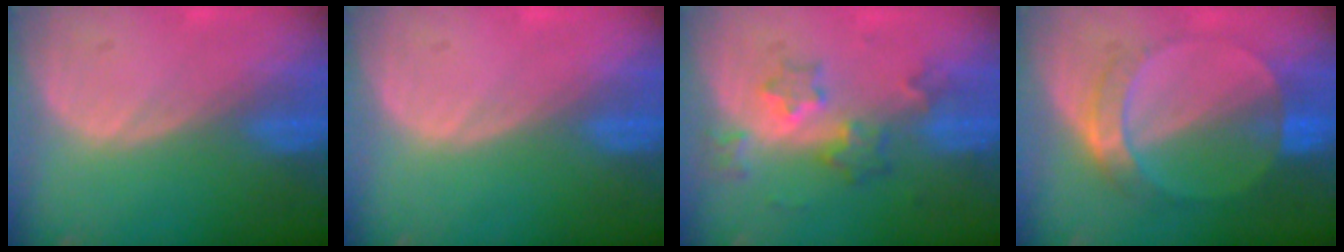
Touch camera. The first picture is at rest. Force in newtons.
{"total": 0.0}
{"total": 6.1, "press": 5.4, "slide": 2.8}
{"total": 7.2, "press": 6.4, "slide": 3.3}